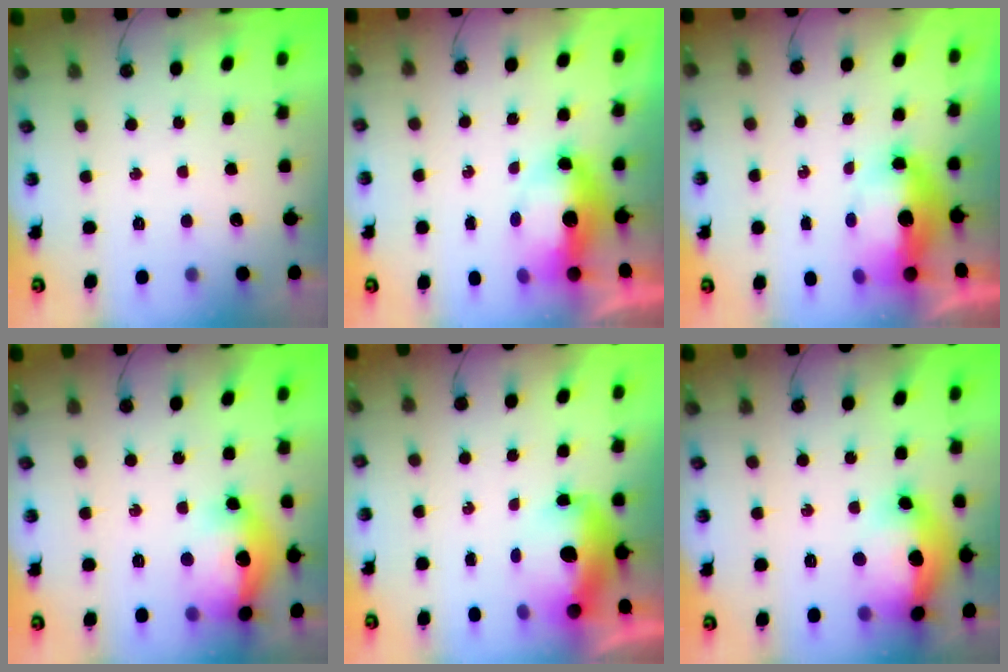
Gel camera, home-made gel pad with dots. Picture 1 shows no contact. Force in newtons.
{"total": 8.4, "press": 8.4, "slide": 0.9}
{"total": 11.5, "press": 11.4, "slide": 1.2}
{"total": 17.1, "press": 17.1, "slide": 1.5}
{"total": 12.0, "press": 11.9, "slide": 1.1}
{"total": 18.6, "press": 18.5, "slide": 2.0}